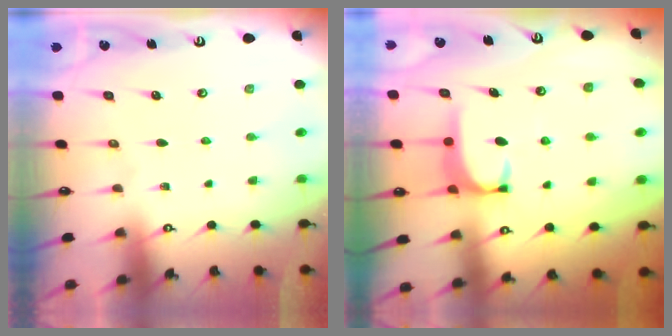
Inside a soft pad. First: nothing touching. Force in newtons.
{"total": 2.5, "press": 2.4, "slide": 0.6}